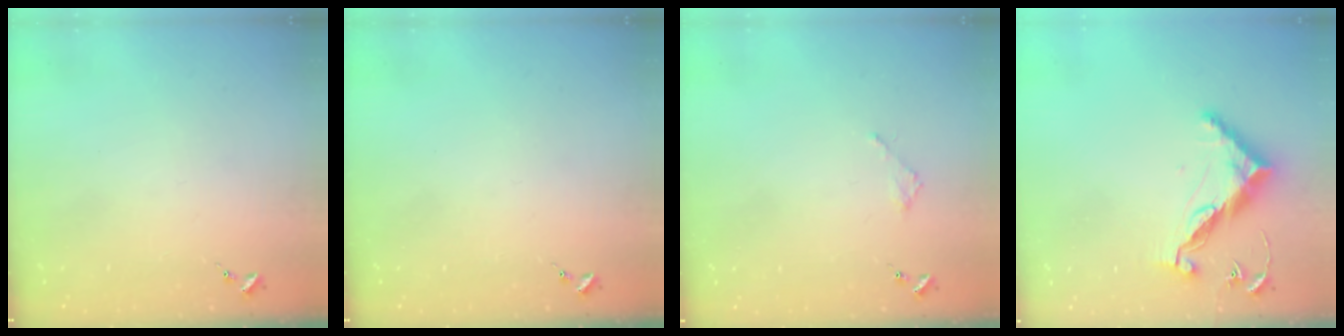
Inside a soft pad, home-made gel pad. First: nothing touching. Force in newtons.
{"total": 0.0}
{"total": 1.8, "press": 1.8, "slide": 0.2}
{"total": 12.1, "press": 12.0, "slide": 0.4}